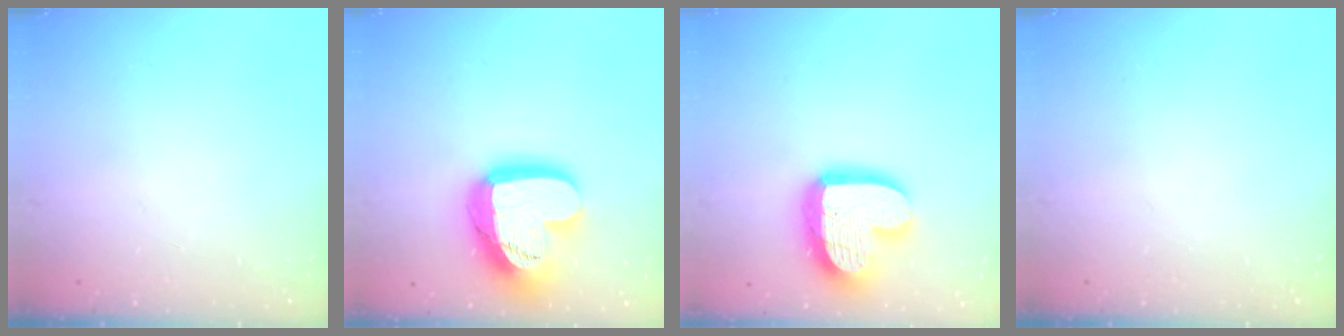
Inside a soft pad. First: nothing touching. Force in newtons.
{"total": 24.2, "press": 24.1, "slide": 1.8}
{"total": 18.6, "press": 18.6, "slide": 1.4}
{"total": 0.0}